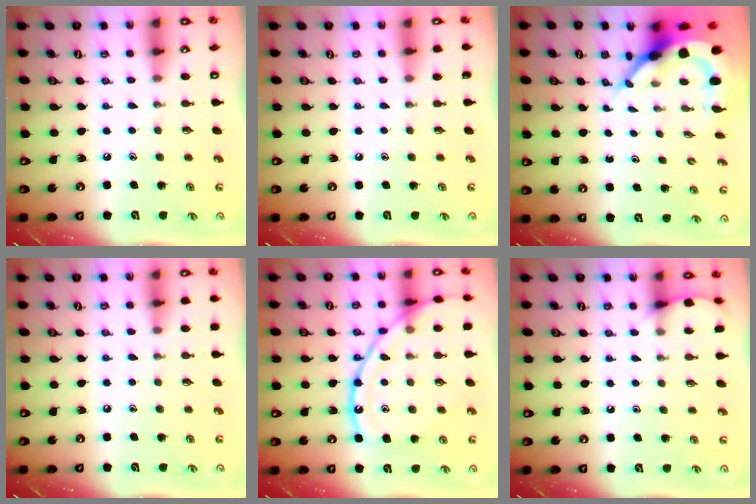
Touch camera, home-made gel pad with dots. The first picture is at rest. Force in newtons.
{"total": 0.0}
{"total": 7.2, "press": 7.1, "slide": 0.9}
{"total": 2.5, "press": 2.4, "slide": 0.4}
{"total": 17.3, "press": 17.3, "slide": 1.5}
{"total": 5.0, "press": 4.9, "slide": 0.5}